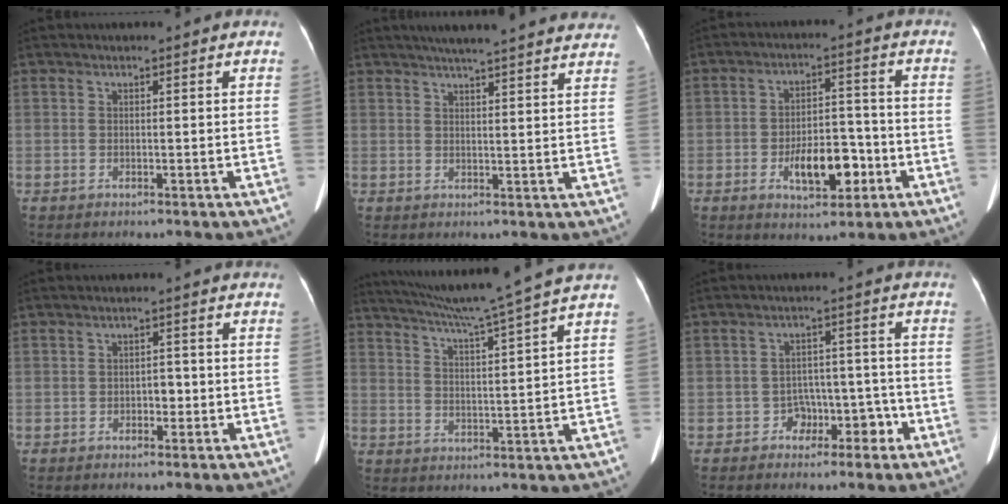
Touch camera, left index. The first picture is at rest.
{"total": 19.1, "force": [17.0, 1.3, 8.6], "torque": [-0.122, 0.017, 0.204]}
{"total": 8.5, "force": [-3.3, 3.9, 6.7], "torque": [-0.115, 0.011, -0.052]}
{"total": 1.9, "force": [-0.7, 1.2, 1.2], "torque": [-0.015, 0.005, -0.012]}
{"total": 12.8, "force": [10.9, -2.8, 6.2], "torque": [-0.112, -0.012, 0.163]}
{"total": 4.7, "force": [-2.6, 3.5, 1.7], "torque": [-0.013, 0.028, -0.035]}